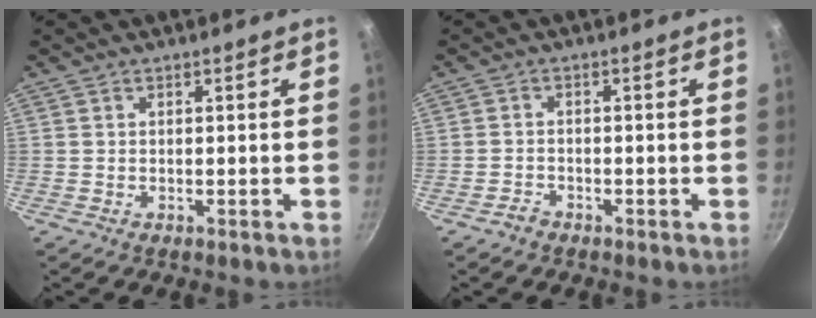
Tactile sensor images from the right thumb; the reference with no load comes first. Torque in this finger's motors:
{"motor_torque": [-0.02, 0.30, -0.04, 0.03, 0.02]}